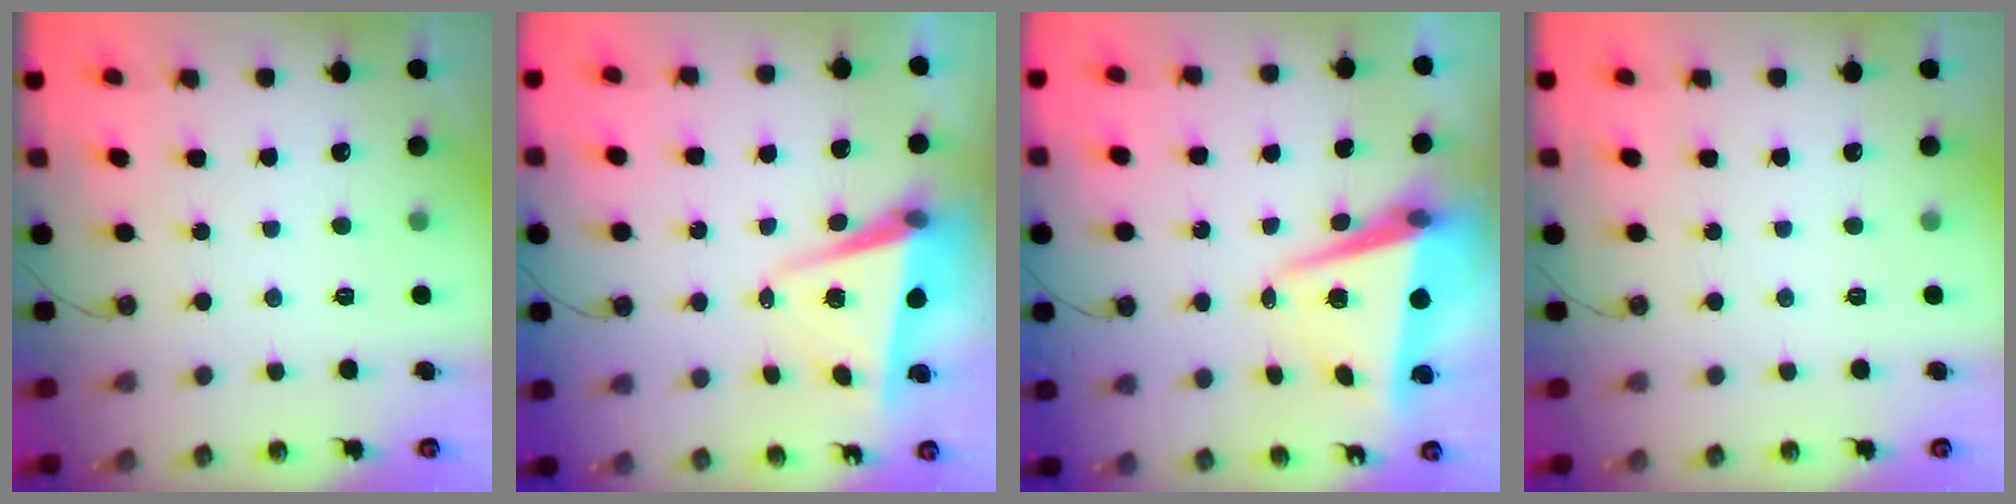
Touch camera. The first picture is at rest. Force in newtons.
{"total": 5.5, "press": 5.4, "slide": 1.3}
{"total": 8.9, "press": 8.7, "slide": 2.1}
{"total": 0.0}